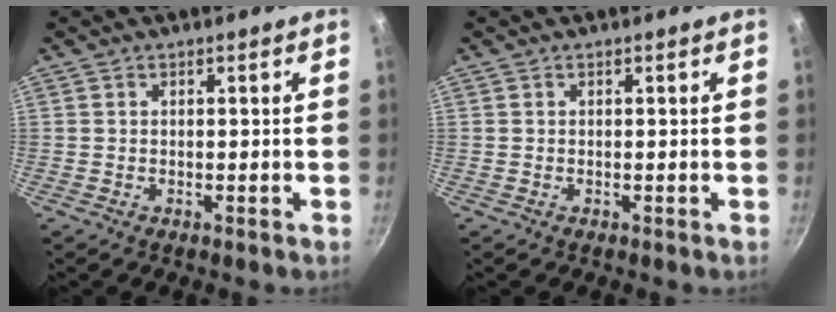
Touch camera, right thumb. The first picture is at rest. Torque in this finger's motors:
{"motor_torque": [-0.39, -0.40, -0.09, 0.51, 0.02]}